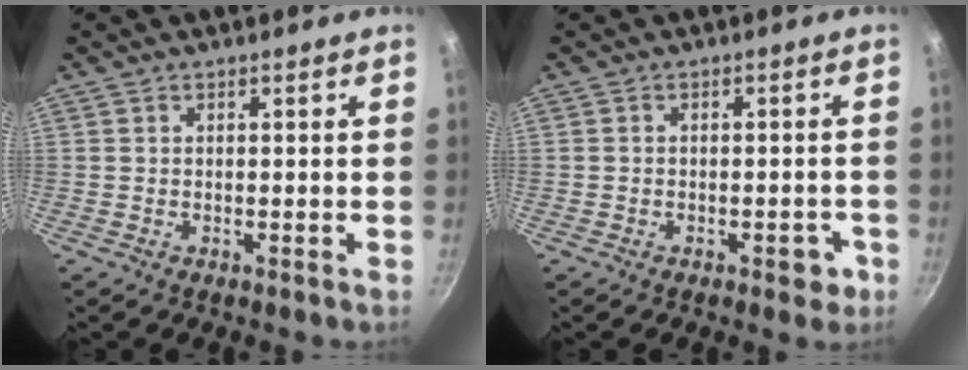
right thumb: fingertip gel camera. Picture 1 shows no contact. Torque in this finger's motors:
{"motor_torque": [0.84, 0.19, -0.22, 0.05, 0.05]}